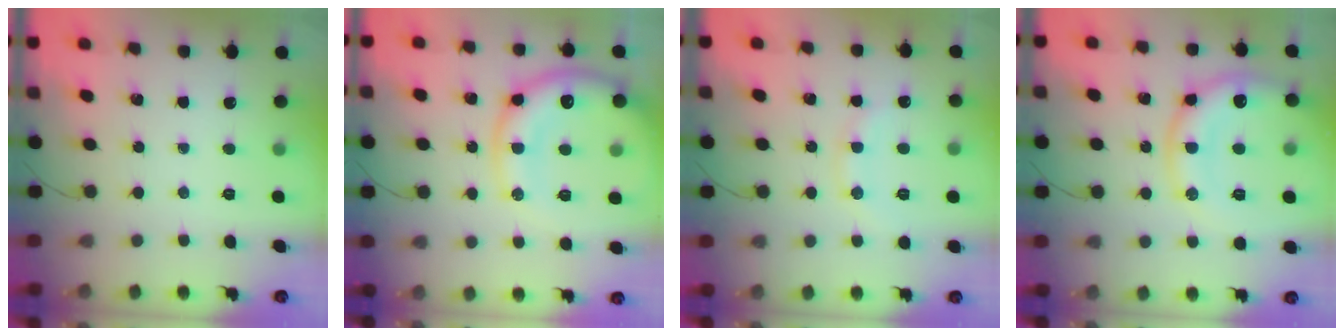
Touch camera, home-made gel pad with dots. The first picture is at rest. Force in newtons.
{"total": 18.3, "press": 18.1, "slide": 2.7}
{"total": 10.5, "press": 10.4, "slide": 1.0}
{"total": 15.3, "press": 15.2, "slide": 1.5}